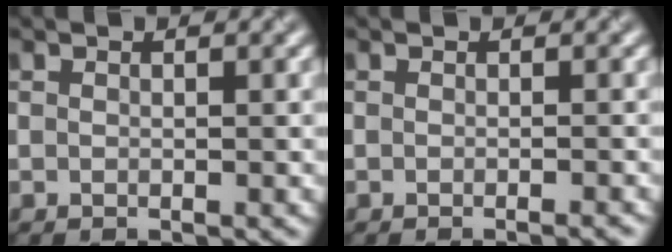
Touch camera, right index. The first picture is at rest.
{"total": 1.1, "force": [-0.6, 0.3, 0.9], "torque": [-0.005, -0.003, -0.012]}